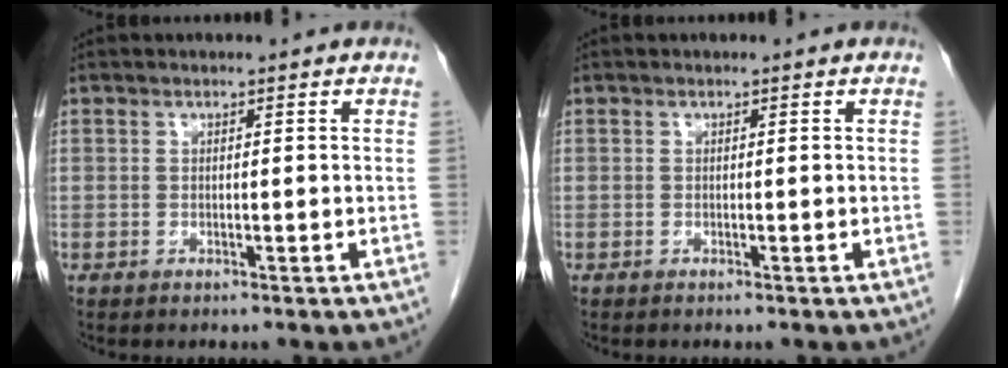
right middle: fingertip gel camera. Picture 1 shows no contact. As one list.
[{"total": 0.0}]